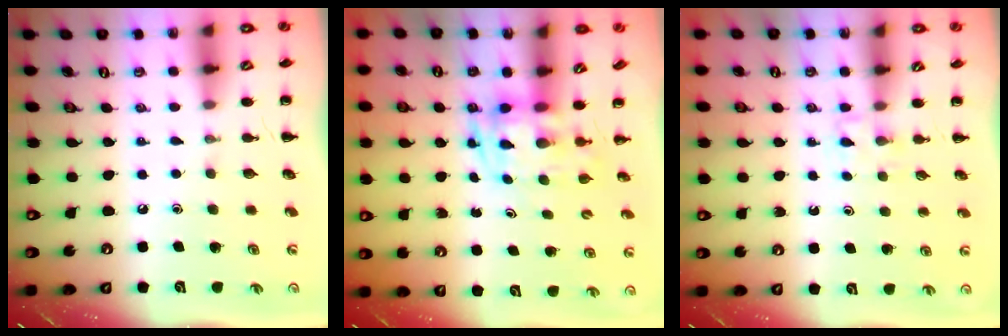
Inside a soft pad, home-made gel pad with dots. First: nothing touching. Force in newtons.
{"total": 3.8, "press": 3.7, "slide": 0.8}
{"total": 3.4, "press": 3.2, "slide": 1.2}